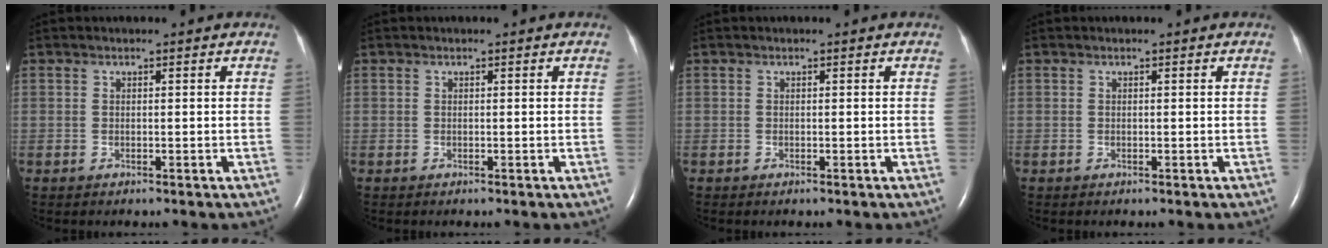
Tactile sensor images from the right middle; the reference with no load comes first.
{"total": 0.0}
{"total": 0.0}
{"total": 0.0}